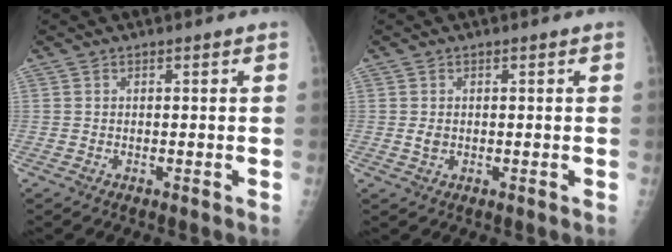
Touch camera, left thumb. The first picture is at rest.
{"total": 1.6, "force": [0.0, 1.2, 1.0], "torque": [-0.014, -0.001, 0.005]}